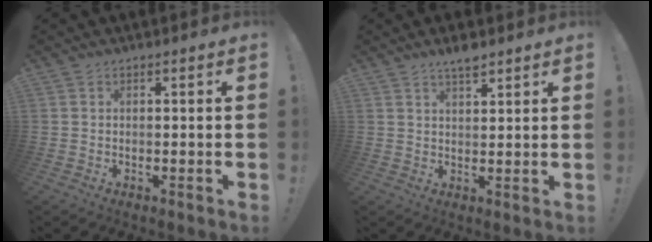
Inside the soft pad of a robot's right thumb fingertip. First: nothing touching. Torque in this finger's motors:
{"motor_torque": [-0.57, 0.63, 0.53, 0.38, 0.04]}